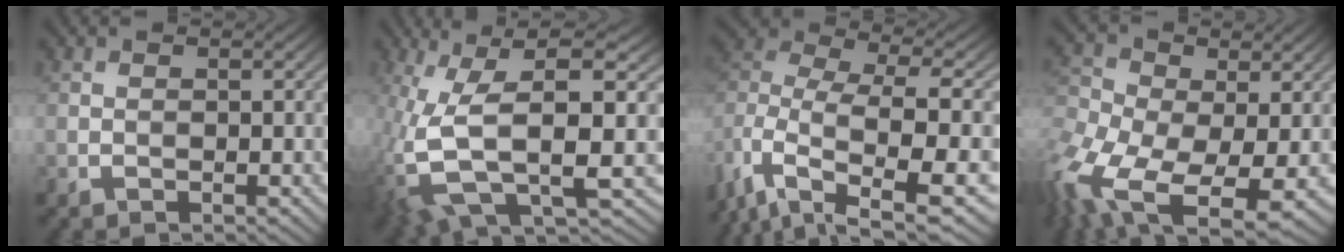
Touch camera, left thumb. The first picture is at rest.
{"total": 12.9, "force": [-0.9, 4.5, 12.1], "torque": [-0.280, -0.012, 0.001]}
{"total": 11.8, "force": [-3.4, 5.8, 9.7], "torque": [-0.225, -0.019, -0.033]}
{"total": 14.3, "force": [-6.0, 7.7, 10.4], "torque": [-0.260, -0.025, -0.111]}